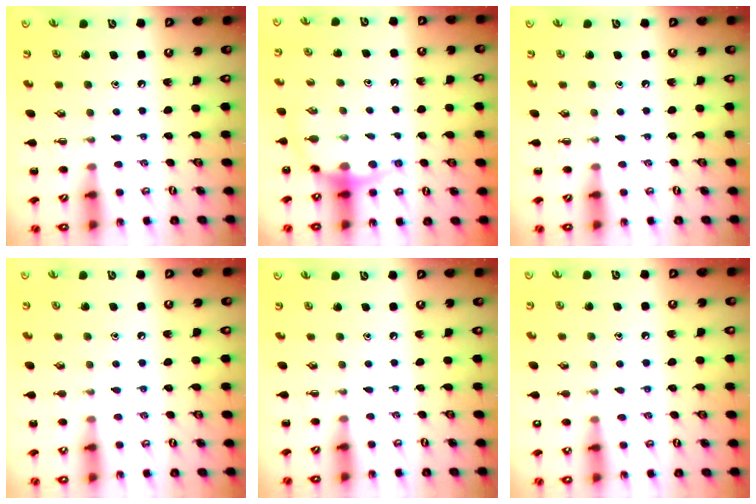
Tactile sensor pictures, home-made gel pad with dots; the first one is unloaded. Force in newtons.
{"total": 7.4, "press": 7.3, "slide": 1.2}
{"total": 0.0}
{"total": 6.2, "press": 5.9, "slide": 2.0}
{"total": 0.0}
{"total": 8.6, "press": 8.2, "slide": 2.4}